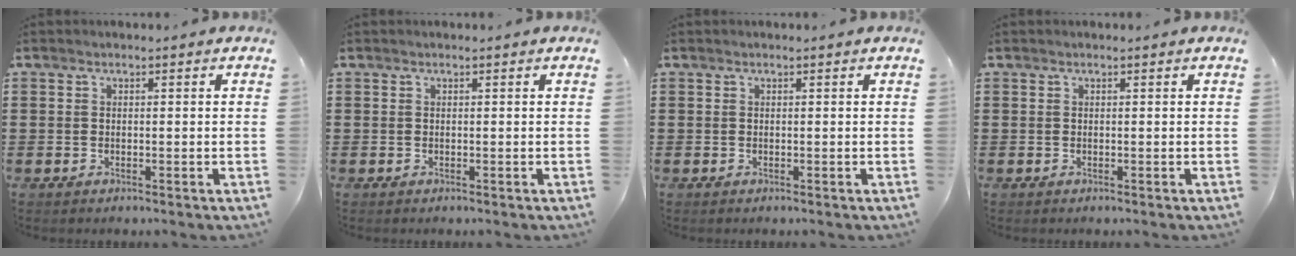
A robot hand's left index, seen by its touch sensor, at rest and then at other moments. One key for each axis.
{"total": 0.0}
{"total": 0.0}
{"total": 0.0}